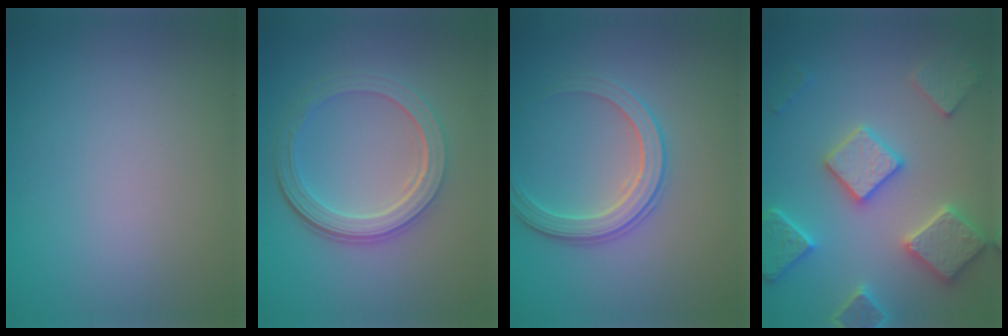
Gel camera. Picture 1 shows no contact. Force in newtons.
{"total": 4.9, "press": 3.7, "slide": 3.2}
{"total": 3.0, "press": 2.9, "slide": 0.3}
{"total": 5.8, "press": 5.7, "slide": 1.4}